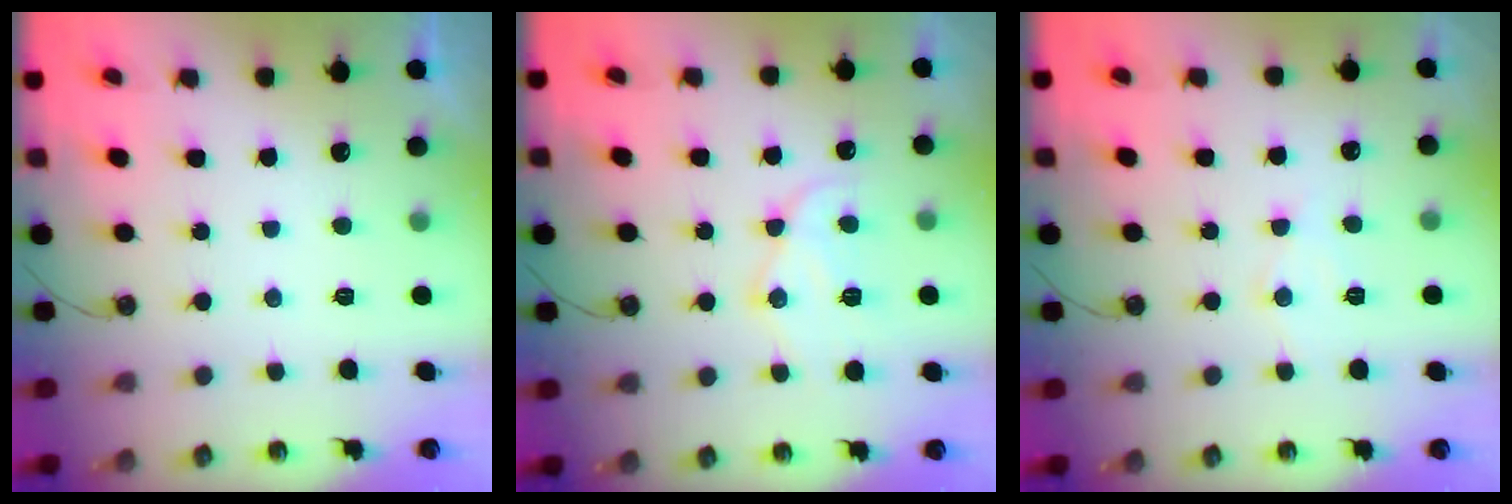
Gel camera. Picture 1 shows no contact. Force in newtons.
{"total": 13.5, "press": 13.5, "slide": 1.0}
{"total": 5.7, "press": 5.7, "slide": 0.9}